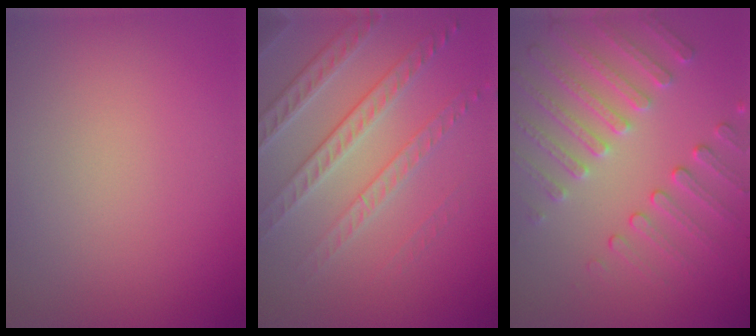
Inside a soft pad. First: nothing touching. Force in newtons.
{"total": 4.7, "press": 4.0, "slide": 2.5}
{"total": 4.6, "press": 3.8, "slide": 2.6}